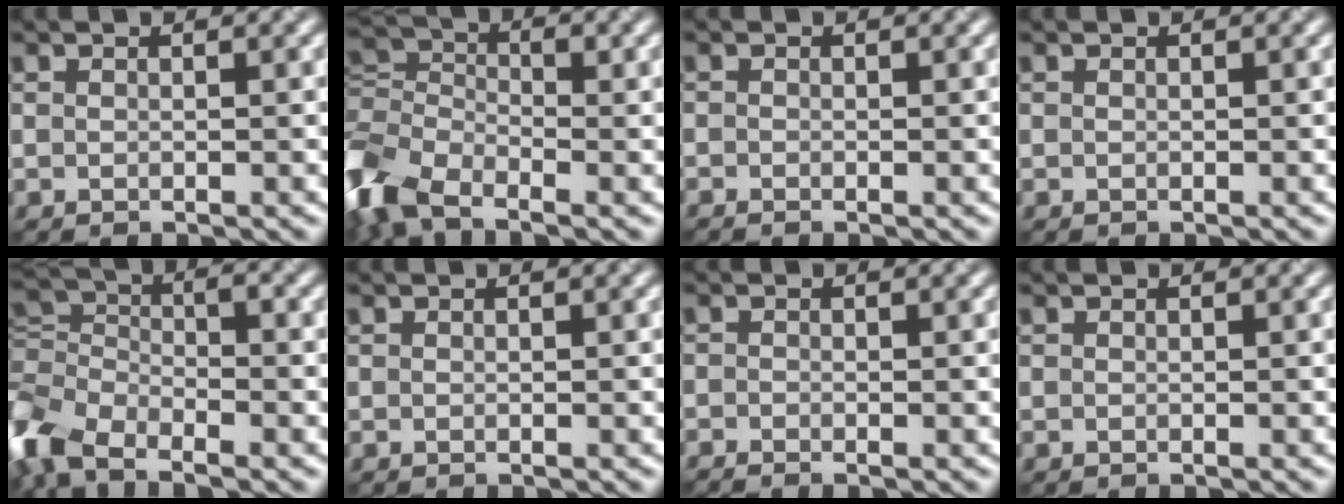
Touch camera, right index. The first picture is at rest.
{"total": 7.5, "force": [-3.8, 4.0, 5.1], "torque": [-0.109, 0.006, -0.096]}
{"total": 0.5, "force": [-0.5, 0.1, 0.2], "torque": [-0.001, -0.004, -0.011]}
{"total": 0.0}
{"total": 7.2, "force": [-4.3, 3.5, 4.5], "torque": [-0.087, 0.006, -0.100]}
{"total": 0.0}
{"total": 0.9, "force": [-0.8, 0.1, 0.3], "torque": [-0.004, -0.007, -0.020]}
{"total": 0.0}